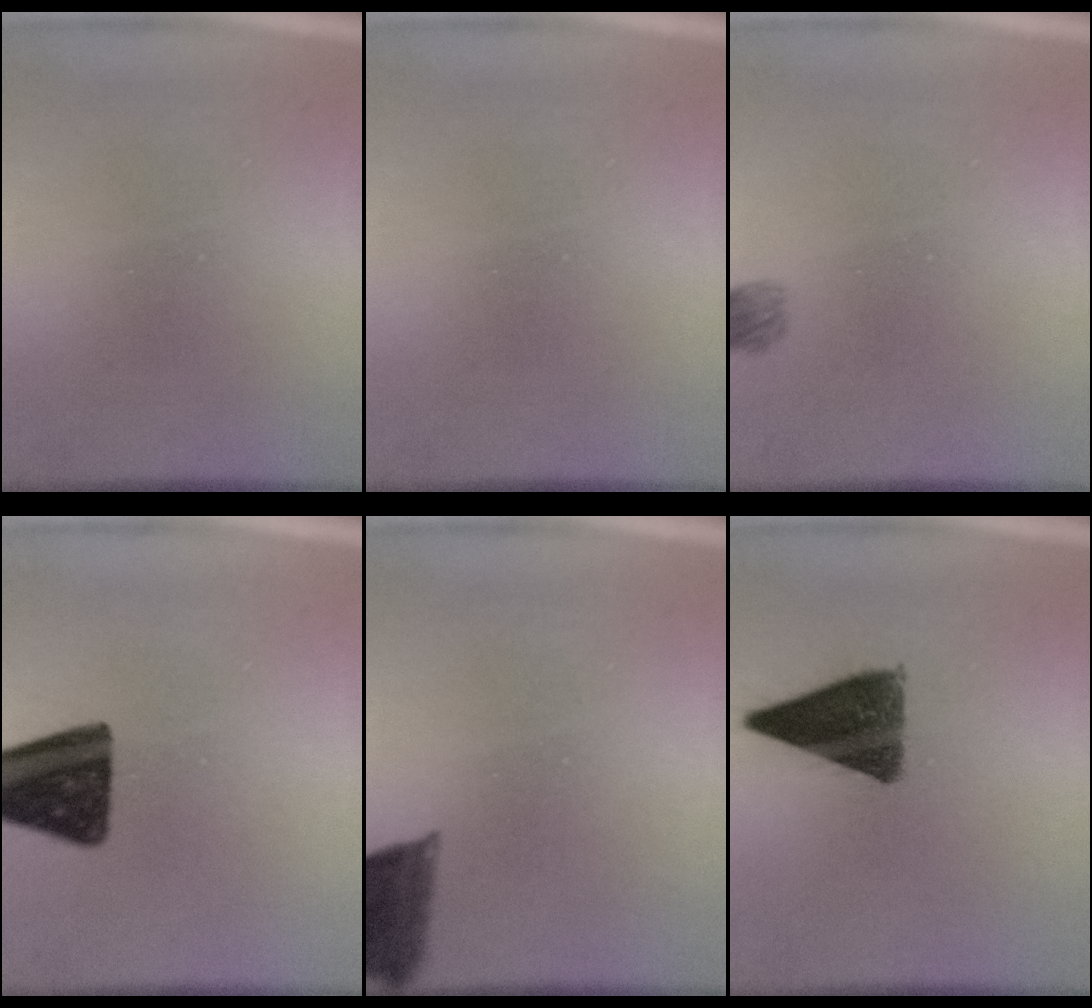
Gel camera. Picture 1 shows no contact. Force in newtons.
{"total": 0.0}
{"total": 2.3}
{"total": 14.3}
{"total": 9.5}
{"total": 10.3}